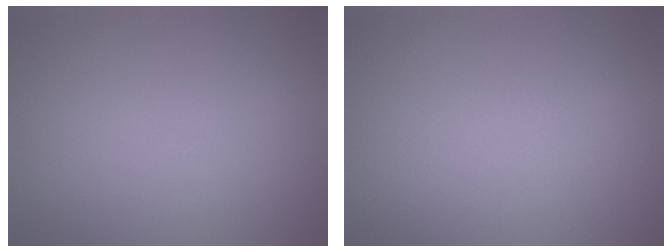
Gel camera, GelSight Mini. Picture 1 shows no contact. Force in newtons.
{"total": 0.0}